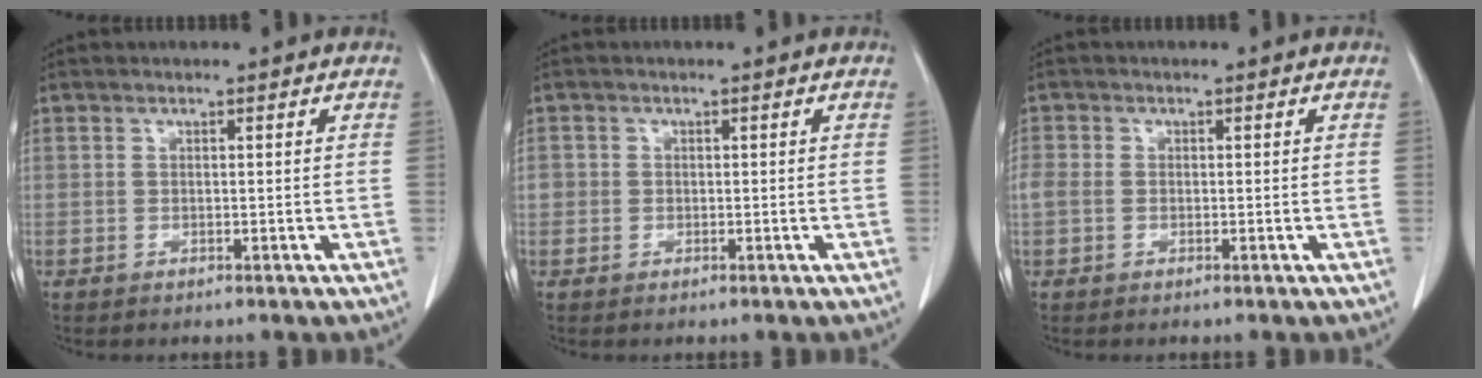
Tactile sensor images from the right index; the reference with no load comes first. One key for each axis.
{"total": 1.5, "fx": 0.0, "fy": 1.5, "fz": 0.3, "tx": 0.002, "ty": 0.006, "tz": -0.001}
{"total": 2.1, "fx": -0.1, "fy": 1.6, "fz": 1.3, "tx": -0.045, "ty": 0.014, "tz": -0.001}